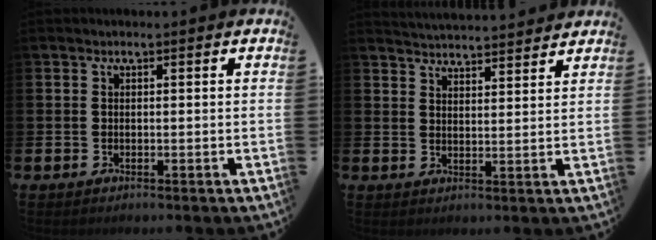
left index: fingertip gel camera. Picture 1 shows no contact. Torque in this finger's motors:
{"motor_torque": [0.90, -1.24, 0.21, 0.08]}